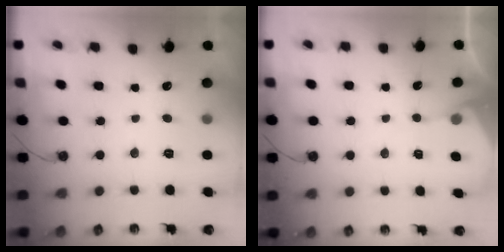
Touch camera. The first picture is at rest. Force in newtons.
{"total": 4.1, "press": 4.1, "slide": 0.6}